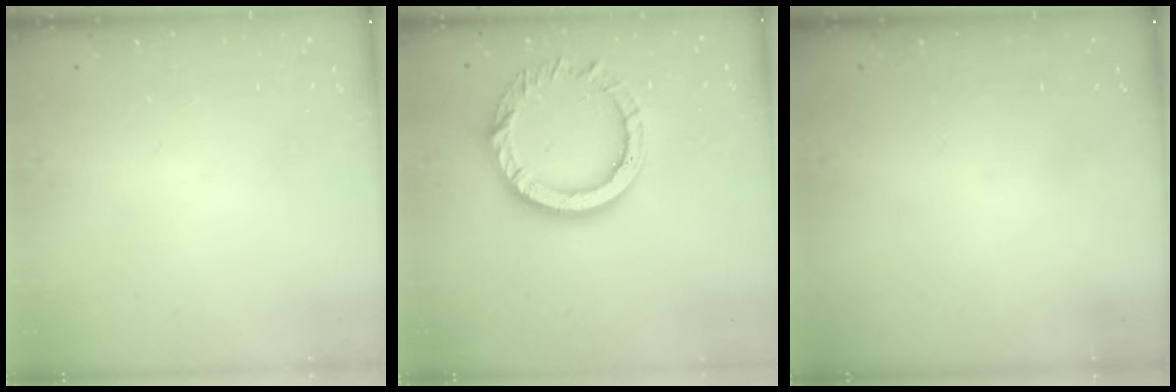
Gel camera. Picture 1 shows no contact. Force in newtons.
{"total": 13.3, "press": 13.3, "slide": 1.3}
{"total": 0.0}